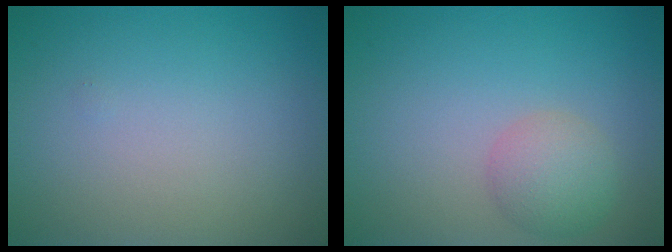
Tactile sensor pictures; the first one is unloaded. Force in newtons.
{"total": 2.9, "press": 2.9, "slide": 0.2}